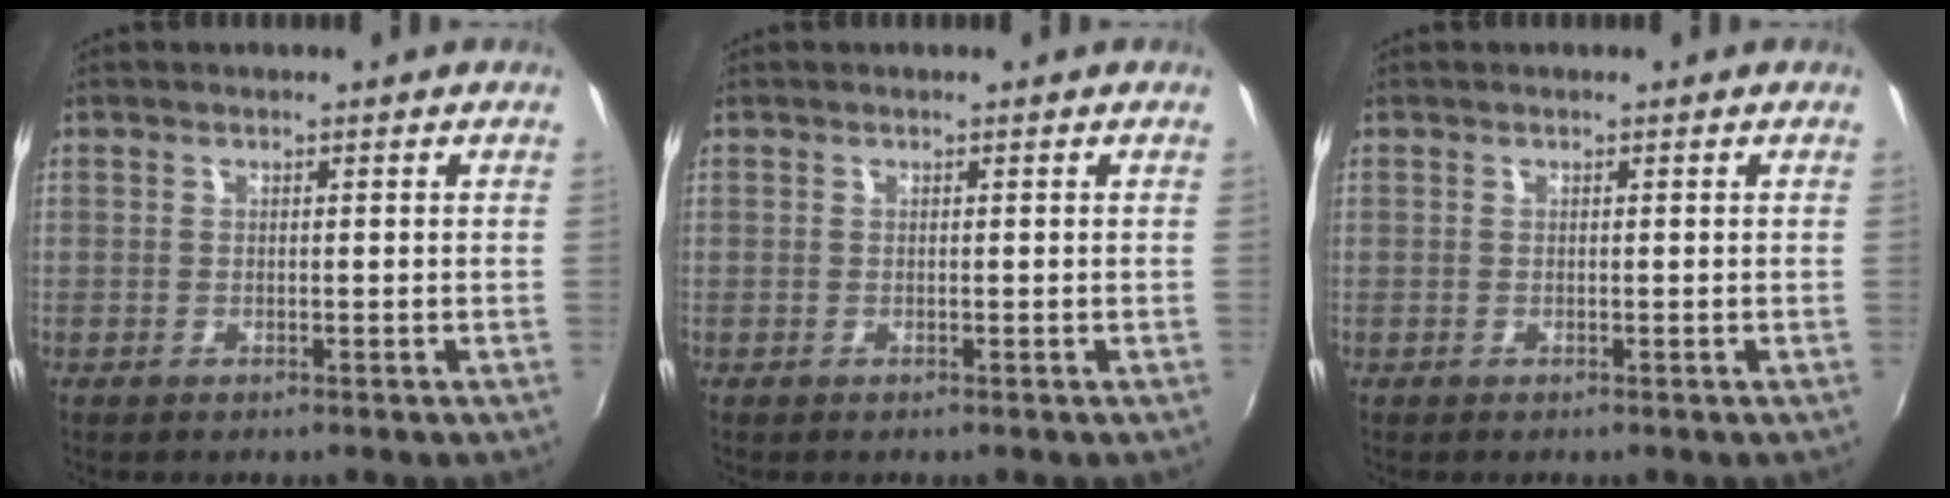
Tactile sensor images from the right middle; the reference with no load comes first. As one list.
[{"total": 0.0}, {"total": 0.0}]